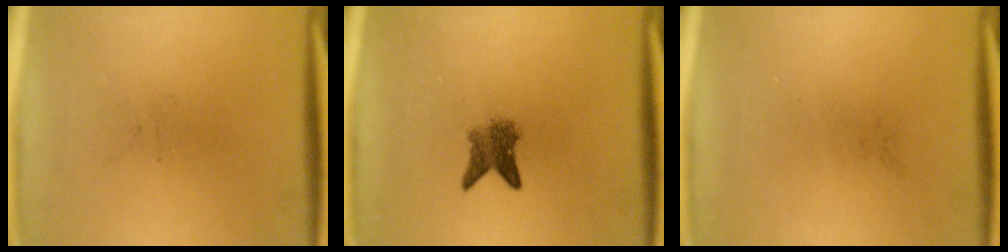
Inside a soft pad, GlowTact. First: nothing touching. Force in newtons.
{"total": 3.4}
{"total": 0.0}